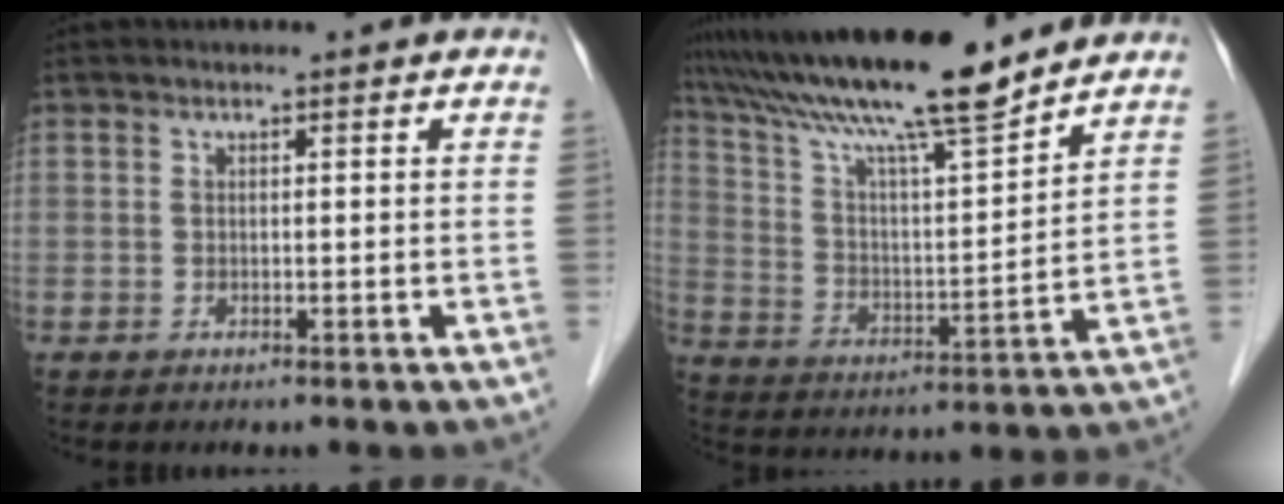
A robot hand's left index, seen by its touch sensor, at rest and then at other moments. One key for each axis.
{"total": 16.6, "fx": 14.3, "fy": 0.2, "fz": 8.4, "tx": -0.151, "ty": 0.003, "tz": 0.248}